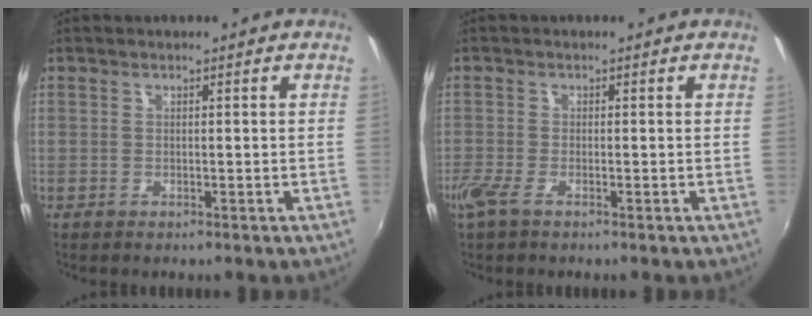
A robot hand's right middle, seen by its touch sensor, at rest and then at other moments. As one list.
[{"total": 2.7, "force": [-1.7, 0.5, 2.0], "torque": [-0.044, -0.011, -0.036]}]